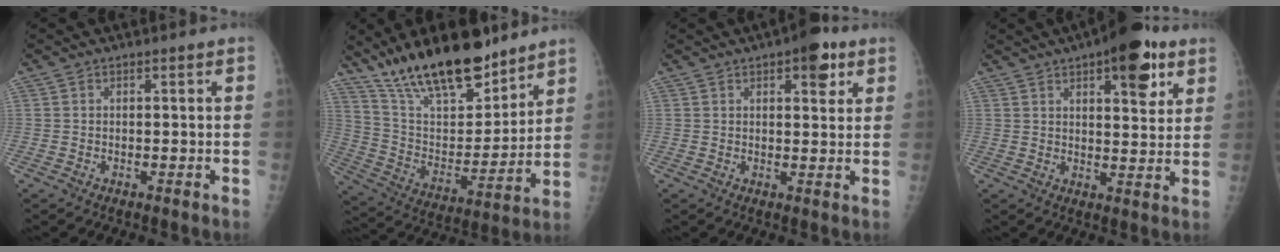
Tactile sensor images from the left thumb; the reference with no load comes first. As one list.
[{"total": 22.5, "force": [17.0, 7.8, 12.5], "torque": [-0.173, -0.080, 0.298]}, {"total": 6.2, "force": [3.2, 2.7, 4.5], "torque": [-0.038, -0.010, 0.036]}, {"total": 12.8, "force": [6.8, 5.0, 9.6], "torque": [-0.097, -0.024, 0.089]}]